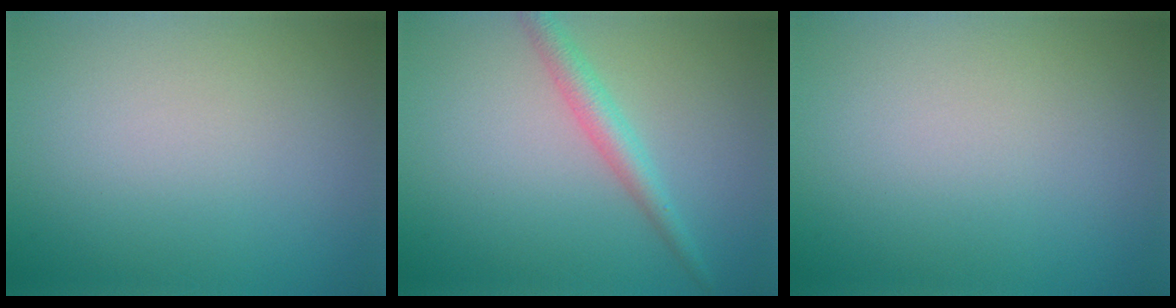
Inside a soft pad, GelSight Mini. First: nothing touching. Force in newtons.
{"total": 2.6, "press": 2.5, "slide": 0.1}
{"total": 0.0}